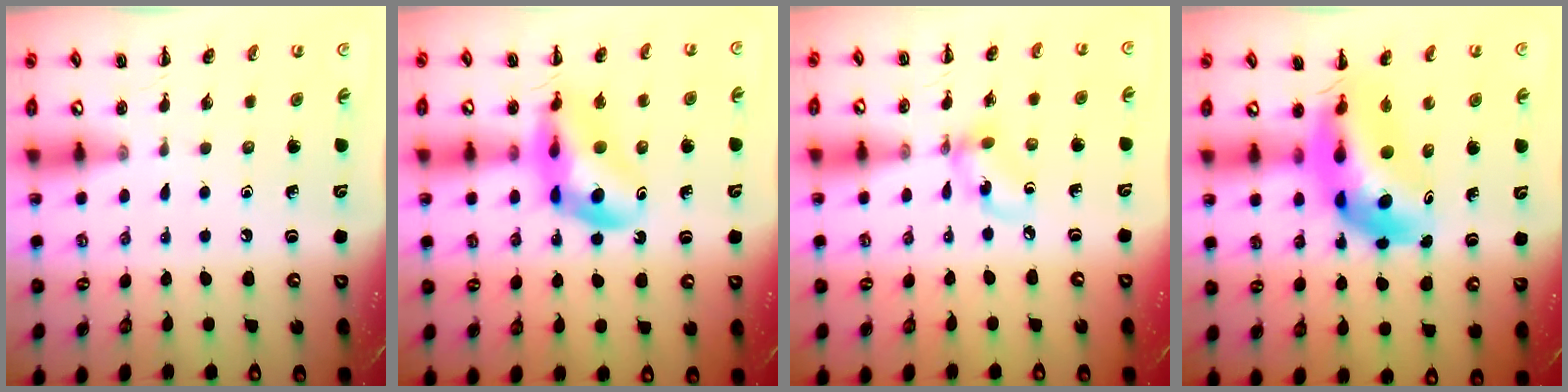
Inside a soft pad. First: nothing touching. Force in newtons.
{"total": 12.3, "press": 11.9, "slide": 3.3}
{"total": 6.3, "press": 6.3, "slide": 0.5}
{"total": 11.2, "press": 10.6, "slide": 3.6}